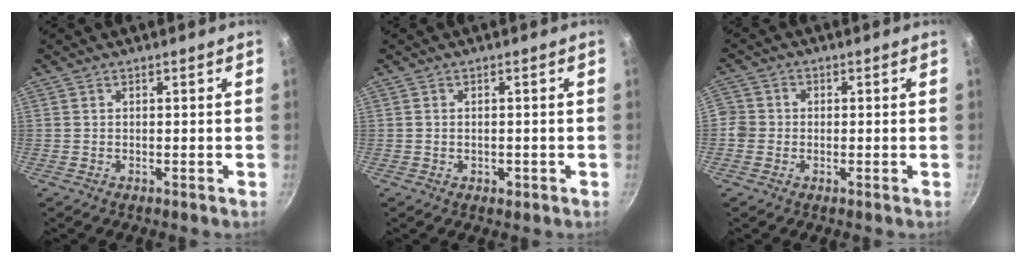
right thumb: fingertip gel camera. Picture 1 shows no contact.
{"total": 1.5, "force": [-0.5, 1.1, 0.9], "torque": [-0.010, 0.004, -0.003]}
{"total": 3.8, "force": [-0.5, 3.6, 1.0], "torque": [-0.006, 0.010, -0.014]}